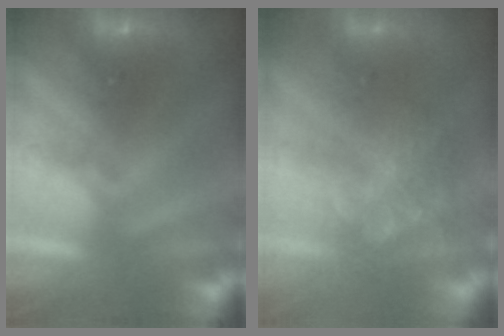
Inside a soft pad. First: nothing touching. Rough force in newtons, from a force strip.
{"total": 3.7}